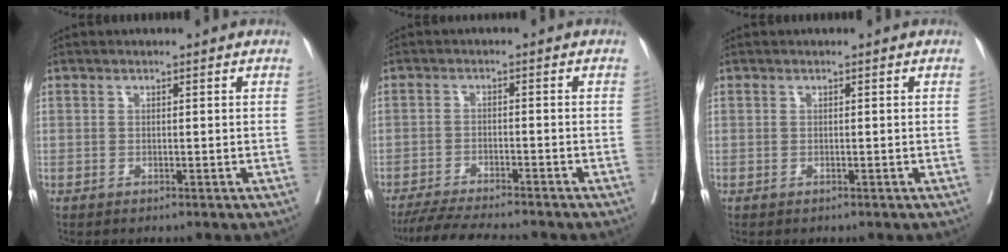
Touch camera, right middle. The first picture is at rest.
{"total": 9.4, "force": [-8.5, 0.4, 4.1], "torque": [-0.058, -0.017, -0.135]}
{"total": 0.0}